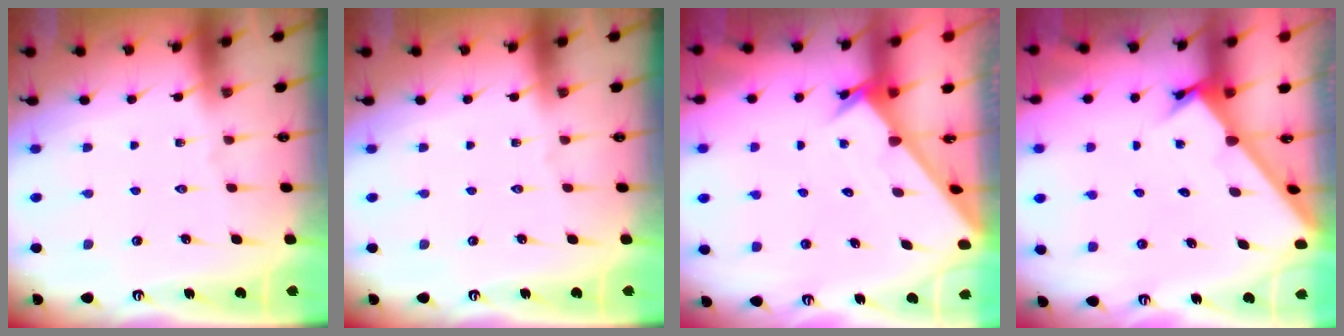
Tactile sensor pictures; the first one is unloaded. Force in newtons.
{"total": 0.0}
{"total": 2.4, "press": 2.4, "slide": 0.2}
{"total": 2.0, "press": 2.0, "slide": 0.2}